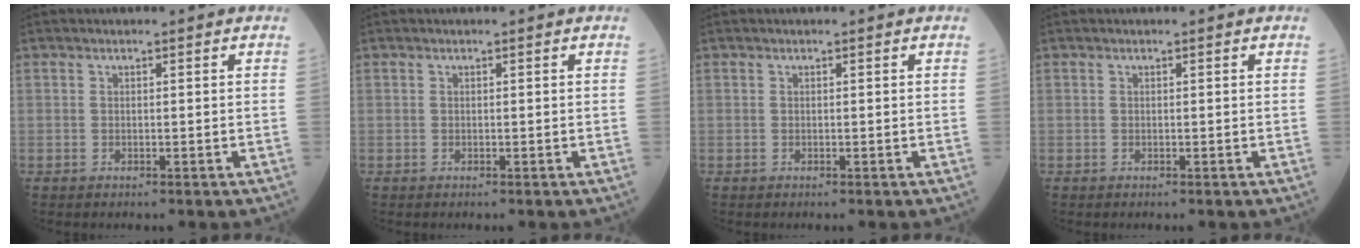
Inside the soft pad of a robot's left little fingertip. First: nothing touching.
{"total": 0.0}
{"total": 0.0}
{"total": 0.0}